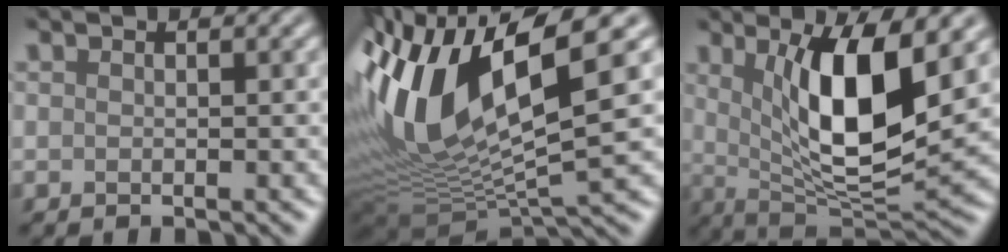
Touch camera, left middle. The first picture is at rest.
{"total": 13.7, "force": [3.5, 5.3, 12.1], "torque": [-0.252, 0.001, 0.068]}
{"total": 9.6, "force": [2.4, 2.9, 8.8], "torque": [-0.145, -0.019, 0.047]}